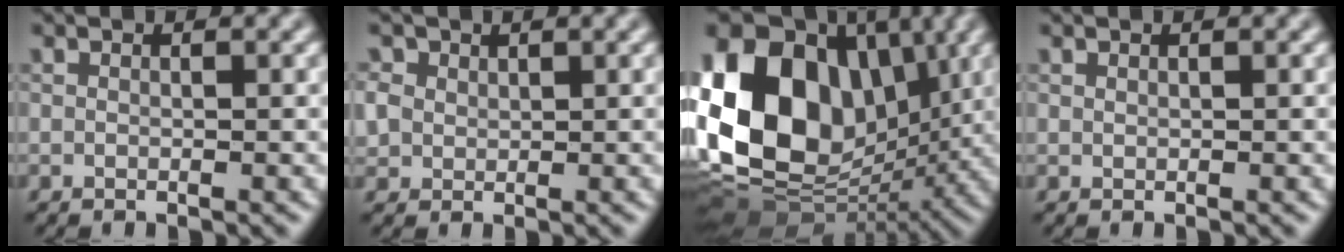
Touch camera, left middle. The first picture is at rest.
{"total": 2.0, "force": [0.7, 1.8, 0.7], "torque": [-0.018, 0.002, 0.013]}
{"total": 18.3, "force": [2.2, 13.2, 12.5], "torque": [-0.254, 0.017, 0.038]}
{"total": 0.0}